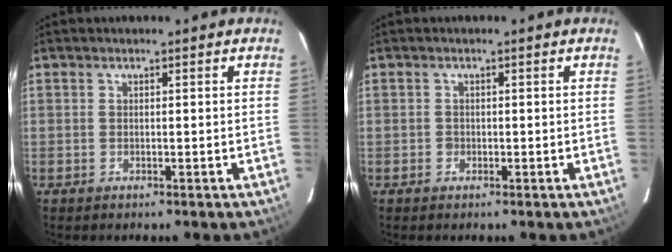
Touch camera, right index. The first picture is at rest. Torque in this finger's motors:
{"motor_torque": [0.36, 0.10, 0.14, 0.02]}